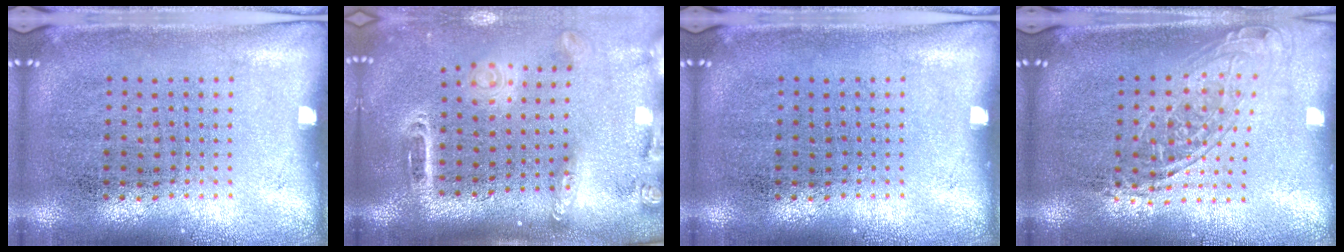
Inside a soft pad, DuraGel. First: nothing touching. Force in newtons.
{"total": 2.5, "press": 1.9, "slide": 1.7}
{"total": 0.0}
{"total": 1.6, "press": 1.2, "slide": 1.0}